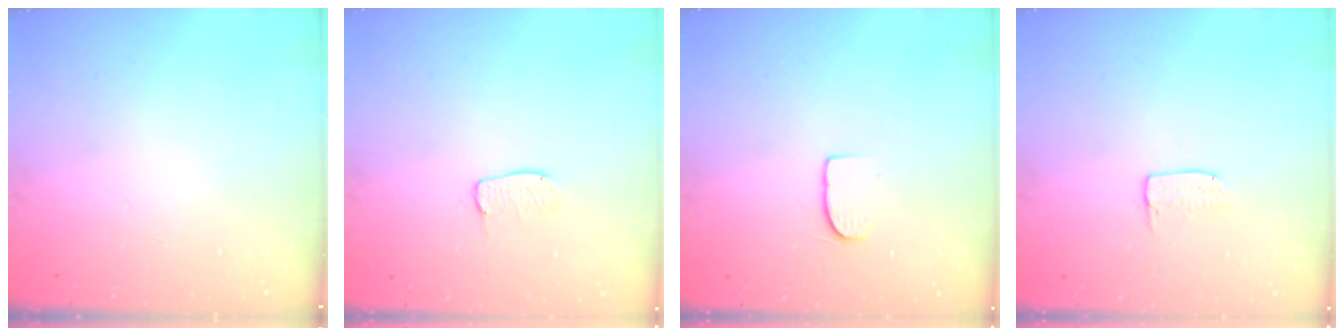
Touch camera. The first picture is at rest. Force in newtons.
{"total": 4.5, "press": 4.5, "slide": 0.3}
{"total": 6.6, "press": 6.6, "slide": 0.7}
{"total": 4.1, "press": 4.1, "slide": 0.3}